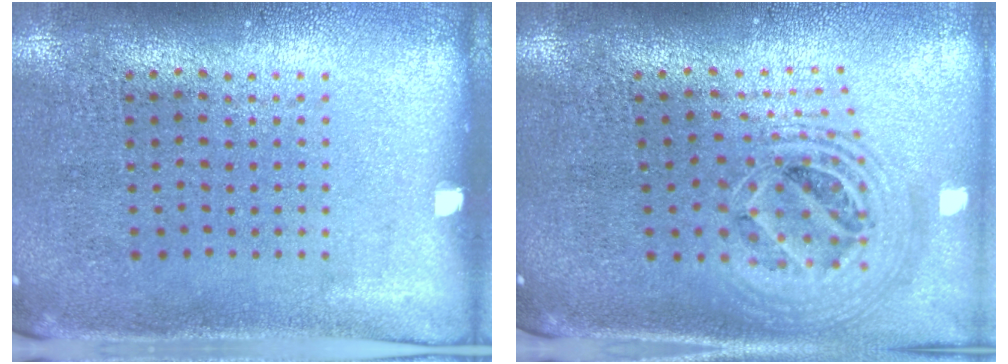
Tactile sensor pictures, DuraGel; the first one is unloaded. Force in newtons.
{"total": 2.2, "press": 1.8, "slide": 1.3}